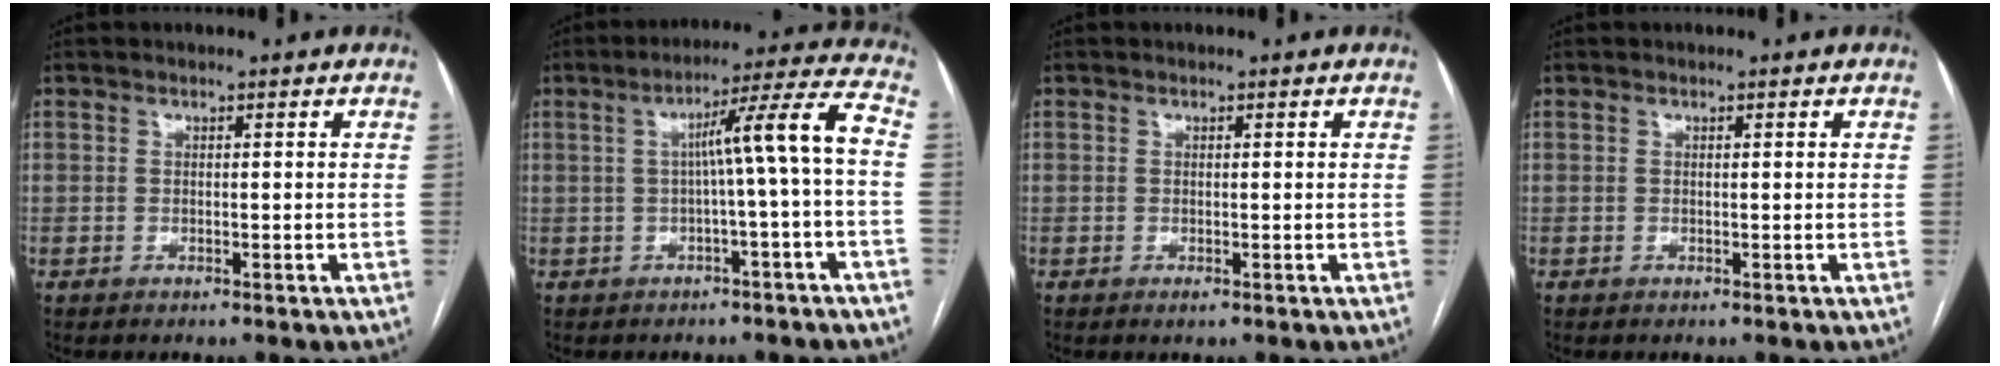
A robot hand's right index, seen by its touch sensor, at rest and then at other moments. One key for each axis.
{"total": 9.0, "fx": -0.5, "fy": -1.2, "fz": 8.9, "tx": -0.132, "ty": 0.024, "tz": -0.005}
{"total": 0.6, "fx": -0.1, "fy": 0.2, "fz": 0.6, "tx": -0.008, "ty": -0.001, "tz": 0.001}
{"total": 0.0}